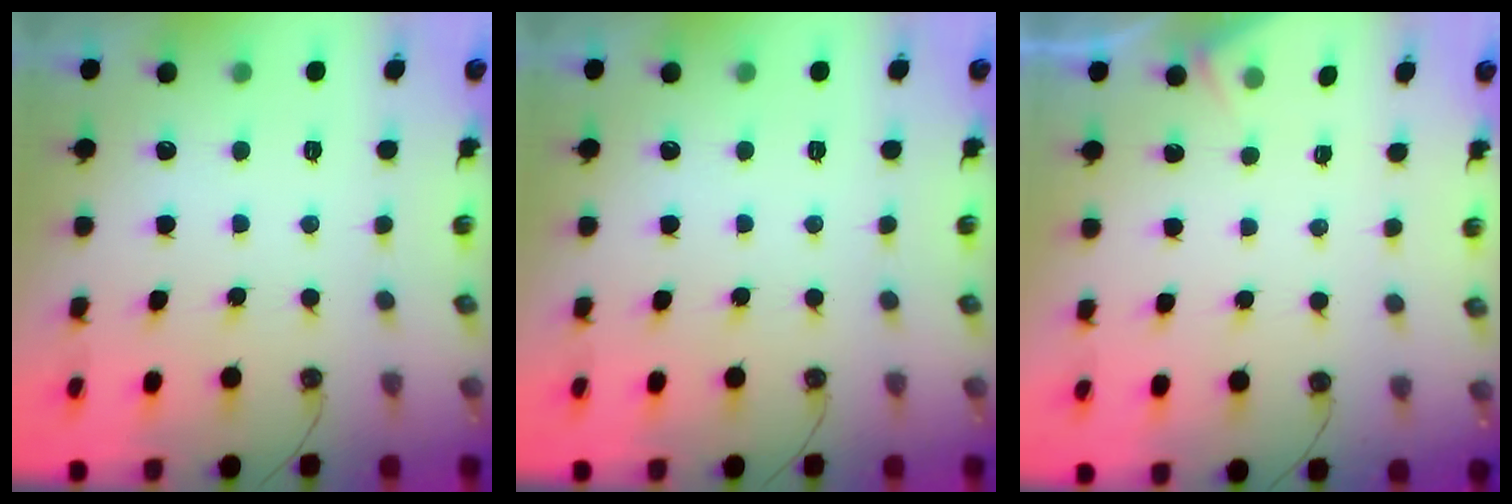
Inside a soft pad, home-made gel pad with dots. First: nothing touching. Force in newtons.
{"total": 0.0}
{"total": 2.9, "press": 2.8, "slide": 0.5}